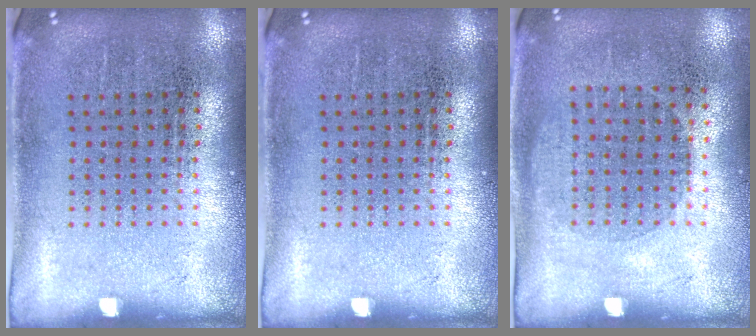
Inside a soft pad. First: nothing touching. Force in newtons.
{"total": 0.0}
{"total": 1.0, "press": 0.9, "slide": 0.4}